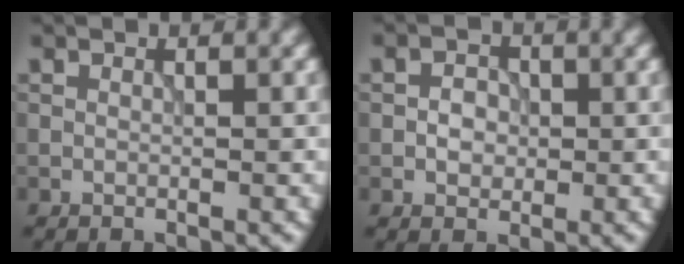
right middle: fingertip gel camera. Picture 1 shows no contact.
{"total": 1.8, "force": [-0.5, 1.4, 0.9], "torque": [-0.015, 0.001, -0.011]}